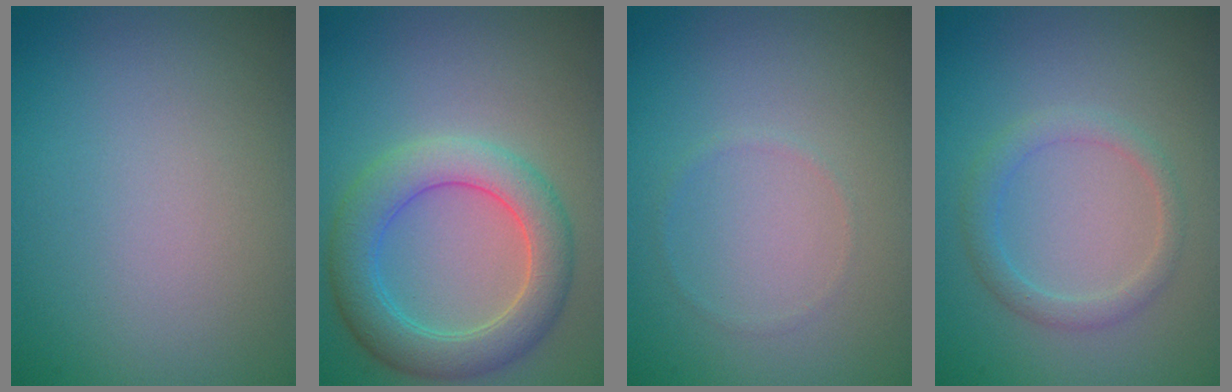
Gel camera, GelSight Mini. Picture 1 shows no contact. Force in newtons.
{"total": 5.2, "press": 5.2, "slide": 0.1}
{"total": 0.5, "press": 0.5, "slide": 0.1}
{"total": 2.0, "press": 1.9, "slide": 0.1}